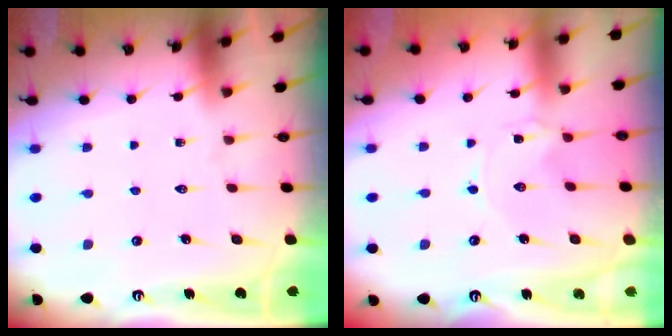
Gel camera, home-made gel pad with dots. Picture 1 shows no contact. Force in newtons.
{"total": 0.0}